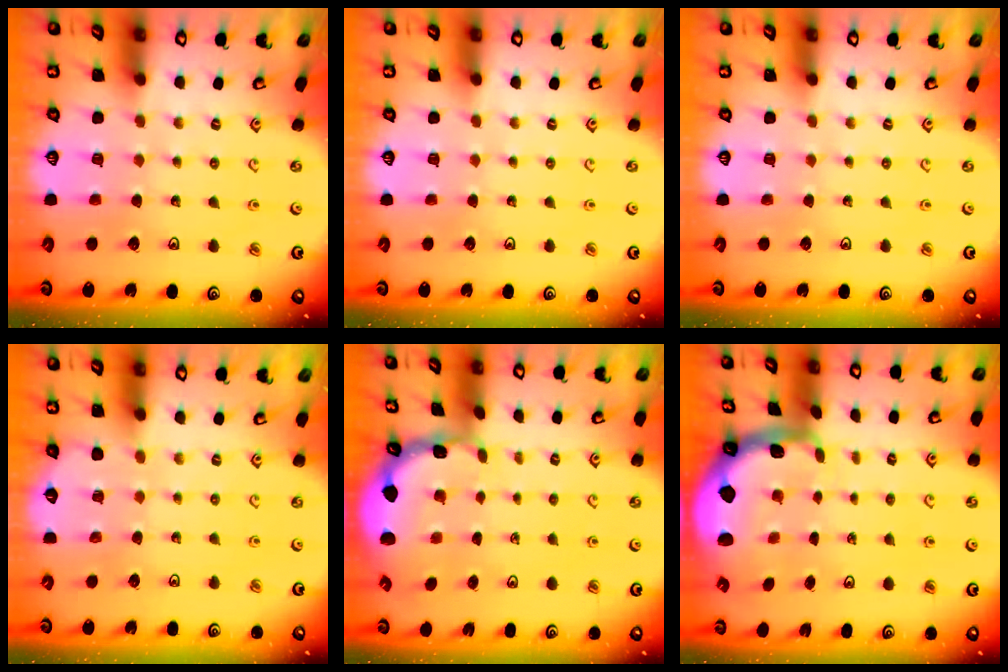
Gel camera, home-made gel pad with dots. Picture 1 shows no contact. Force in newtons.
{"total": 0.0}
{"total": 0.0}
{"total": 3.9, "press": 3.9, "slide": 0.6}
{"total": 1.4, "press": 1.4, "slide": 0.0}
{"total": 1.7, "press": 1.7, "slide": 0.4}